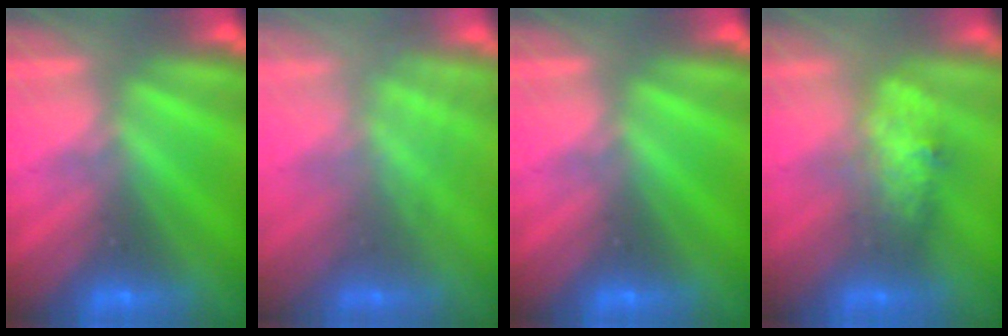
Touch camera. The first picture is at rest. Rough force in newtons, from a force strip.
{"total": 3.2}
{"total": 0.0}
{"total": 2.6}